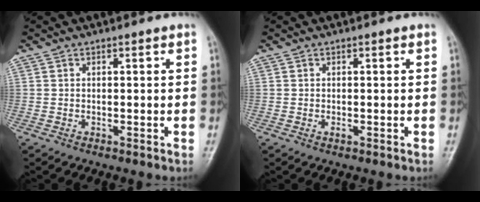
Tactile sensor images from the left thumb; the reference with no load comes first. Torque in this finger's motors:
{"motor_torque": [-0.08, 0.08, 0.03, 0.01, 0.00]}